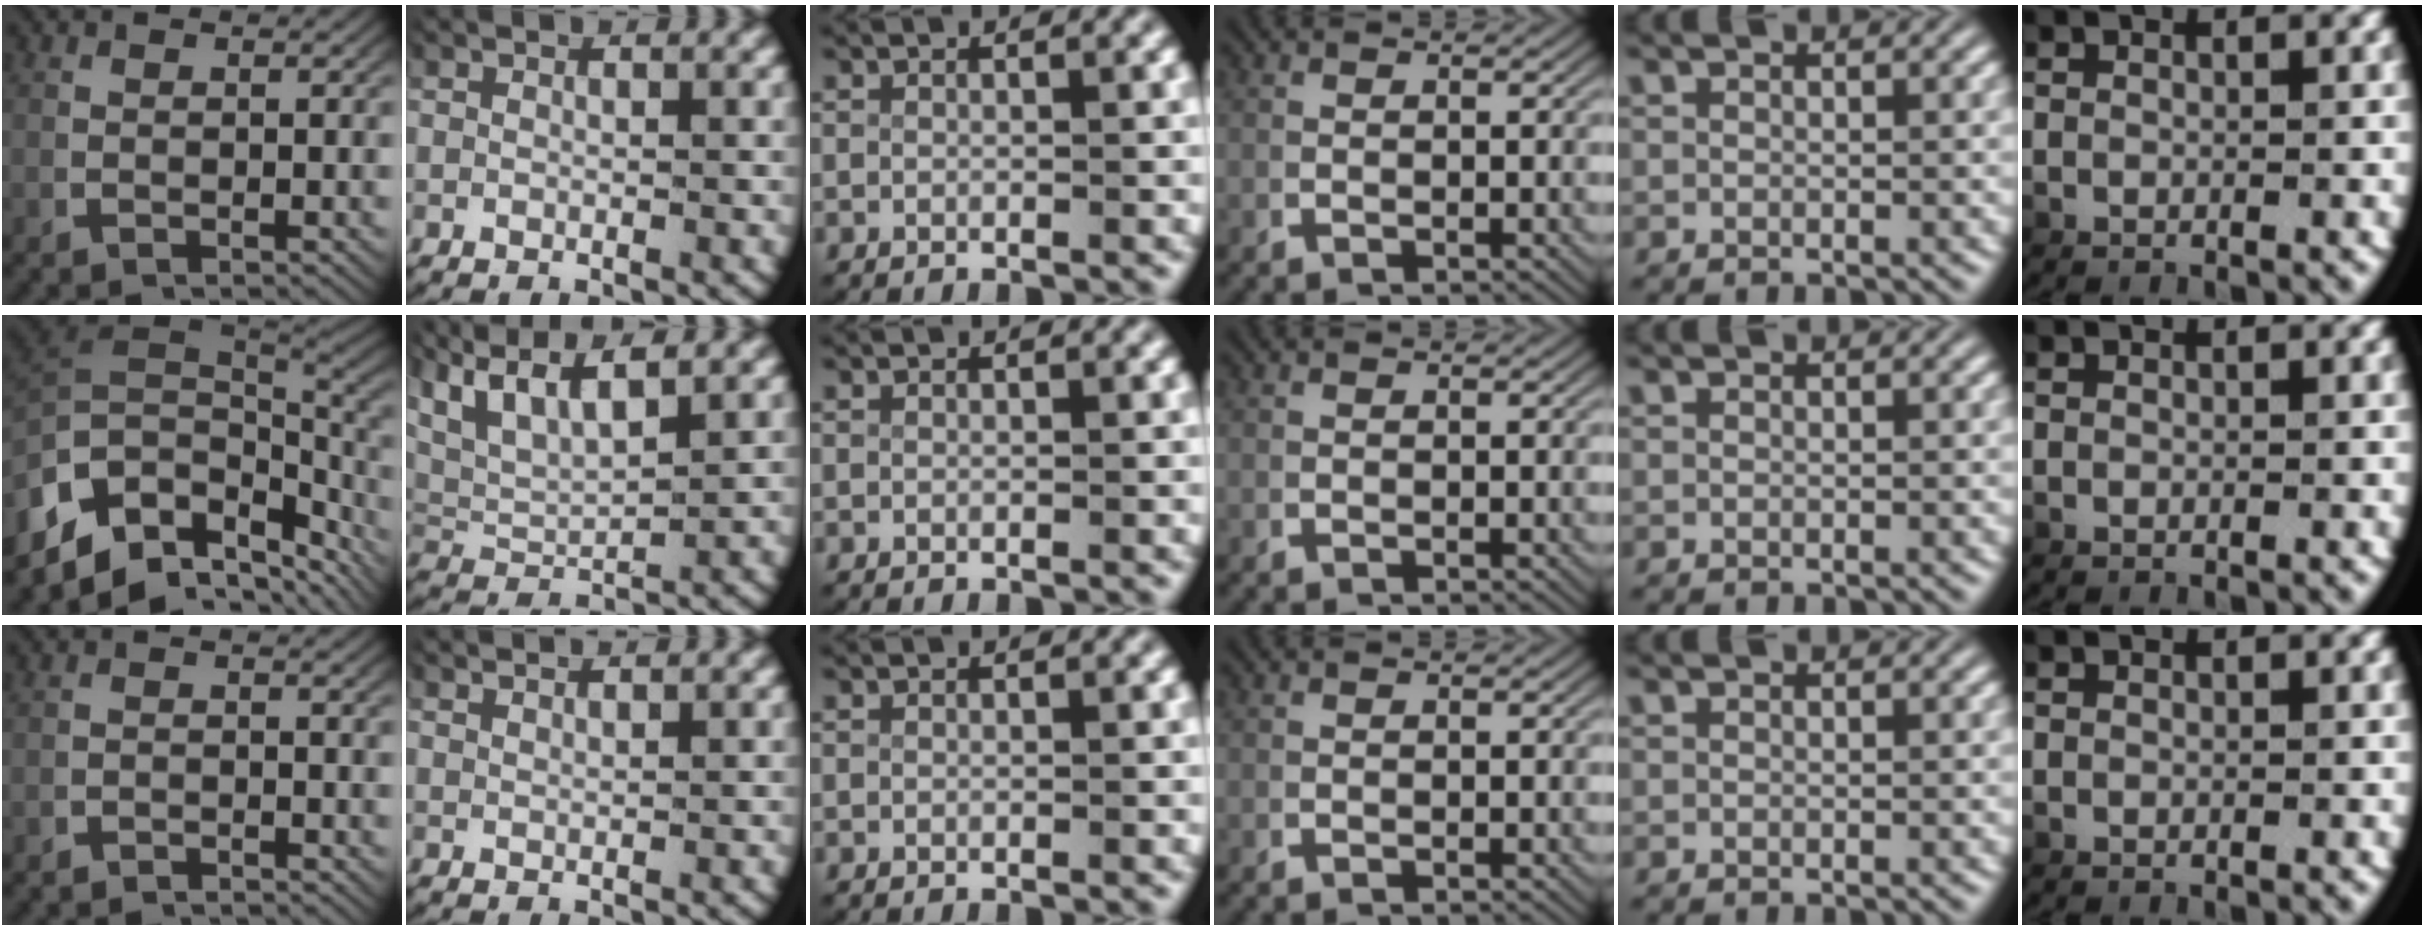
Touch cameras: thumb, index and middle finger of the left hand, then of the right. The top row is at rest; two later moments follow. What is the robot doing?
{"motion": "lift_and_place", "object": "coat"}